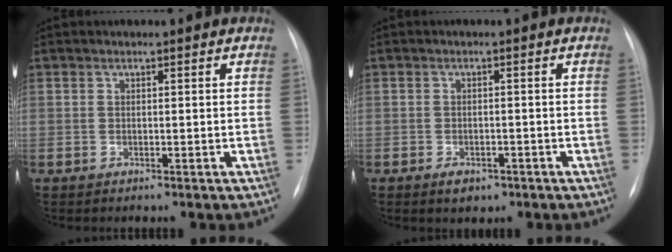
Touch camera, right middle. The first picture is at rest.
{"total": 2.7, "force": [-1.5, 1.6, 1.4], "torque": [-0.020, -0.001, -0.010]}